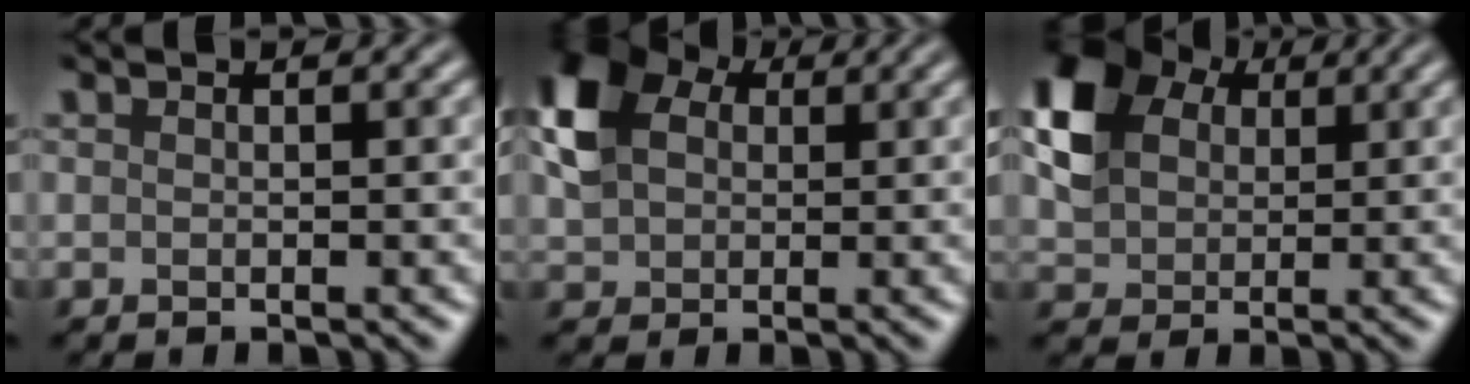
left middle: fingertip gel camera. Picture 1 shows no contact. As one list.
[{"total": 6.2, "force": [1.7, 4.6, 3.7], "torque": [-0.098, 0.013, 0.027]}, {"total": 6.9, "force": [2.4, 5.2, 3.8], "torque": [-0.099, 0.009, 0.040]}]